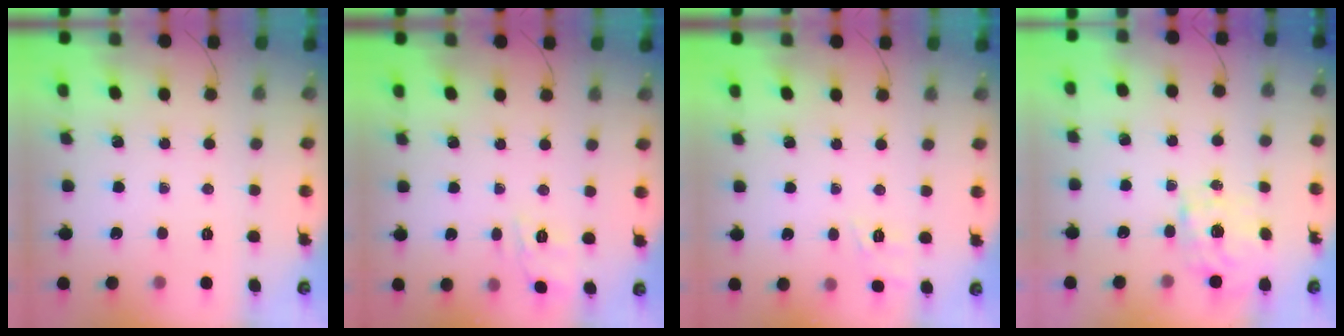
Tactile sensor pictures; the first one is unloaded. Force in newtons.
{"total": 4.6, "press": 4.2, "slide": 1.9}
{"total": 2.8, "press": 2.2, "slide": 1.7}
{"total": 0.9, "press": 0.7, "slide": 0.6}